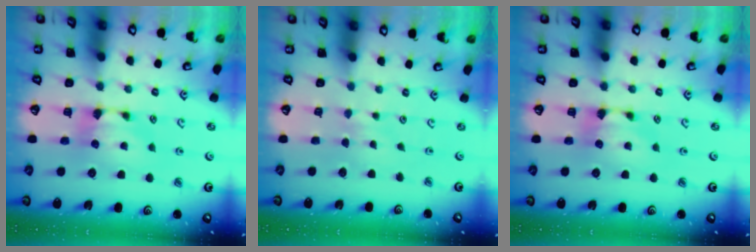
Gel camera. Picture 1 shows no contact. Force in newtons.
{"total": 2.3, "press": 2.3, "slide": 0.3}
{"total": 0.0}